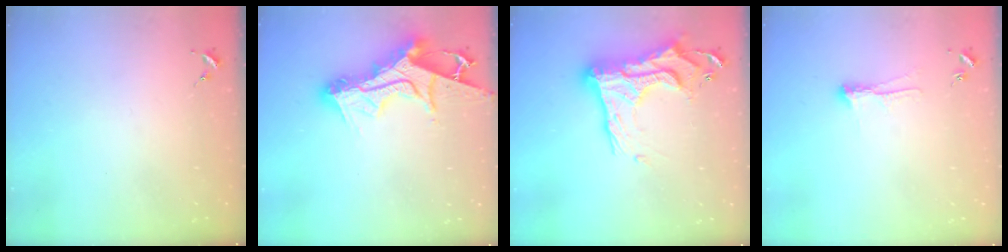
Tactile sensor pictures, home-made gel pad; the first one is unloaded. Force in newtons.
{"total": 19.4, "press": 19.3, "slide": 1.6}
{"total": 24.9, "press": 24.8, "slide": 1.8}
{"total": 6.9, "press": 6.9, "slide": 0.9}